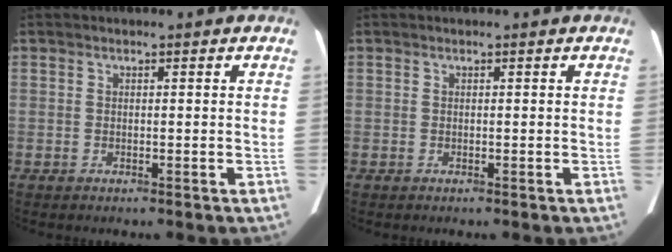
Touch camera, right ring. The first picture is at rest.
{"total": 0.0}